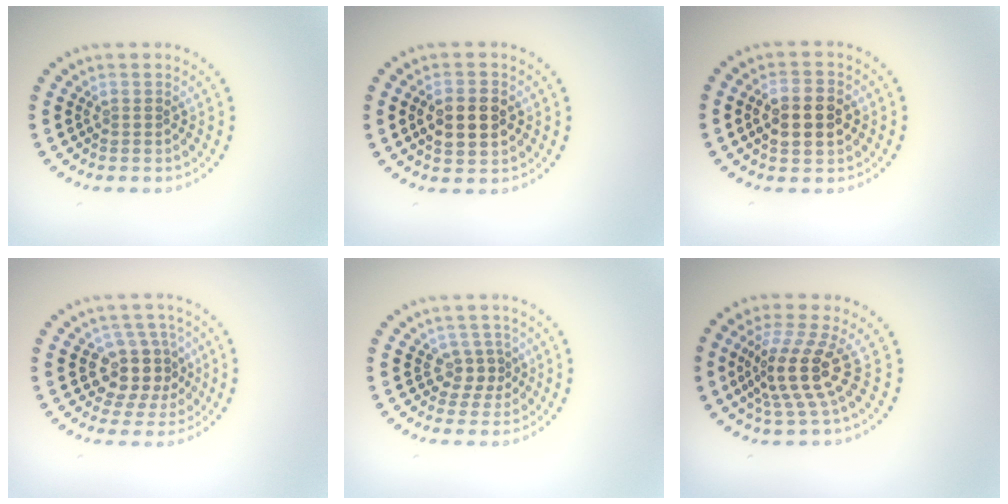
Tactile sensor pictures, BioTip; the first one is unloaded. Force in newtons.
{"total": 3.5, "press": 3.5, "slide": 0.2}
{"total": 3.9, "press": 3.9, "slide": 0.3}
{"total": 4.3, "press": 3.7, "slide": 2.1}
{"total": 2.1, "press": 1.7, "slide": 1.2}
{"total": 4.5, "press": 3.4, "slide": 3.0}